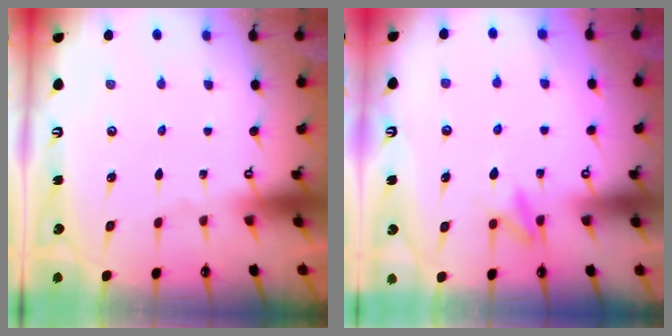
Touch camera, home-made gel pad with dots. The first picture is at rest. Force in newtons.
{"total": 8.6, "press": 8.5, "slide": 1.1}